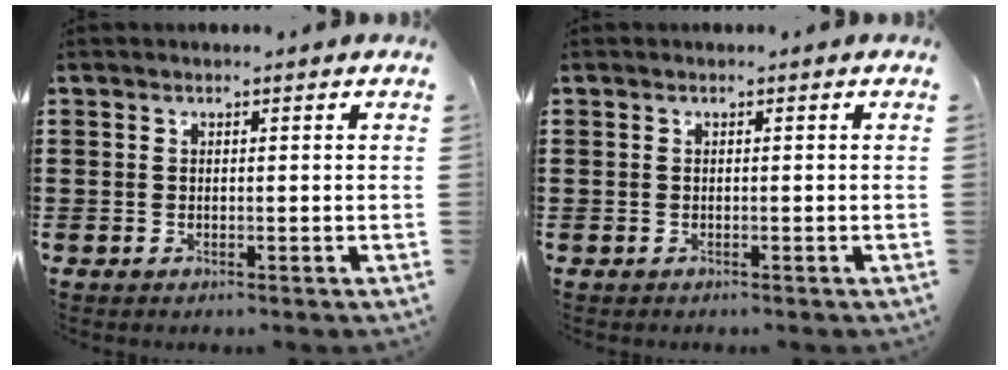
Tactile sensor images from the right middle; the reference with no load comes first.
{"total": 0.0}